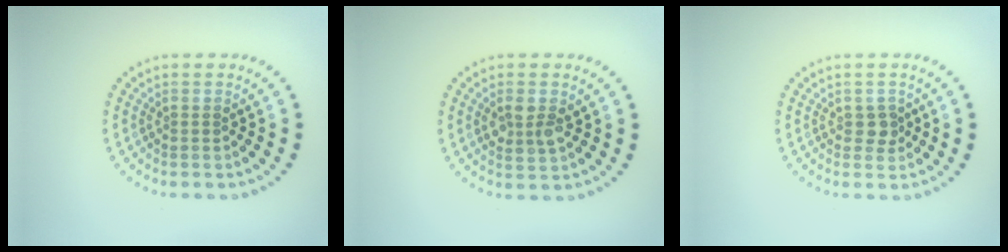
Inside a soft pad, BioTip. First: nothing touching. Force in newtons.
{"total": 2.4, "press": 2.4, "slide": 0.4}
{"total": 1.3, "press": 1.2, "slide": 0.3}